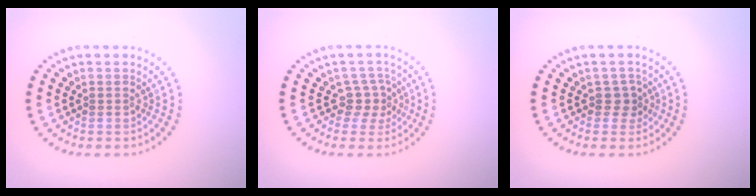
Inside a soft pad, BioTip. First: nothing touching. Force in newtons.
{"total": 2.1, "press": 1.6, "slide": 1.4}
{"total": 1.5, "press": 1.3, "slide": 0.9}